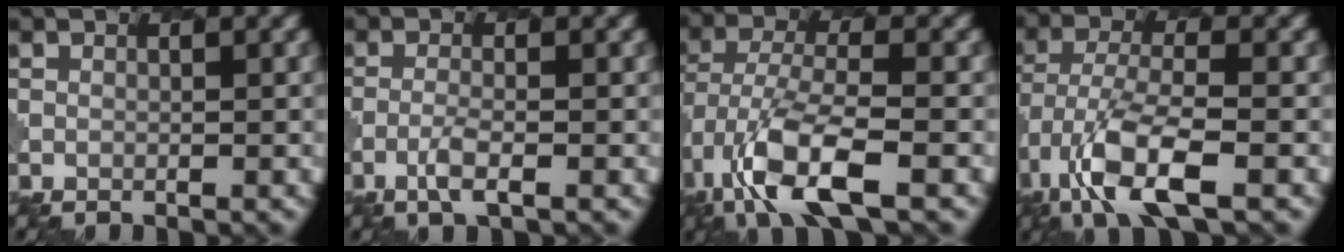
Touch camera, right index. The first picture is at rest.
{"total": 1.9, "force": [-0.9, 0.4, 1.6], "torque": [-0.035, 0.001, -0.024]}
{"total": 8.4, "force": [-4.1, 3.2, 6.6], "torque": [-0.137, -0.005, -0.080]}
{"total": 7.6, "force": [-3.9, 2.7, 6.0], "torque": [-0.121, -0.004, -0.077]}